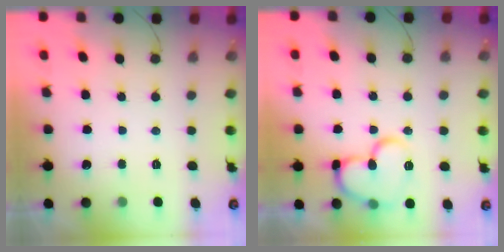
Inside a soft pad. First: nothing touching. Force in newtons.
{"total": 14.1, "press": 14.0, "slide": 1.5}